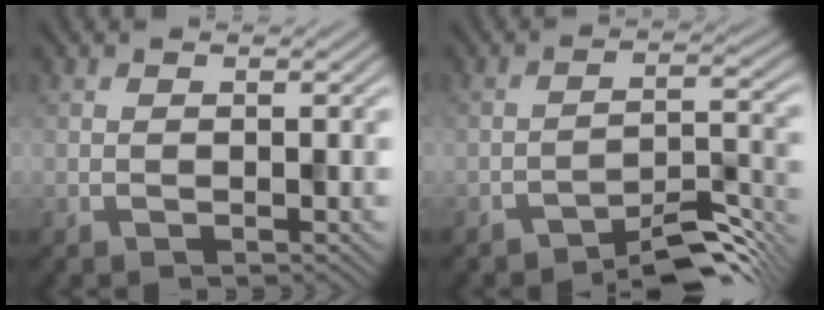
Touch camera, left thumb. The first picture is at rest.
{"total": 5.9, "force": [-4.7, 1.3, 3.4], "torque": [-0.045, 0.011, -0.075]}